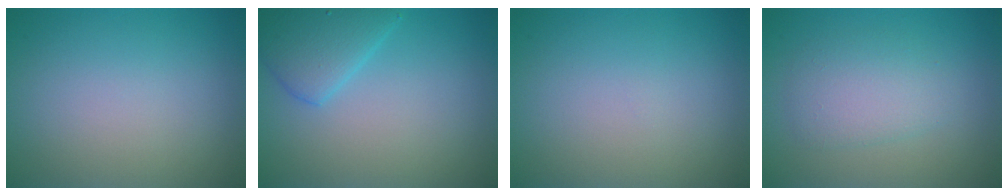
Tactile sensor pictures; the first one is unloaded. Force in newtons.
{"total": 3.7, "press": 3.7, "slide": 0.2}
{"total": 0.0}
{"total": 3.0, "press": 3.0, "slide": 0.1}